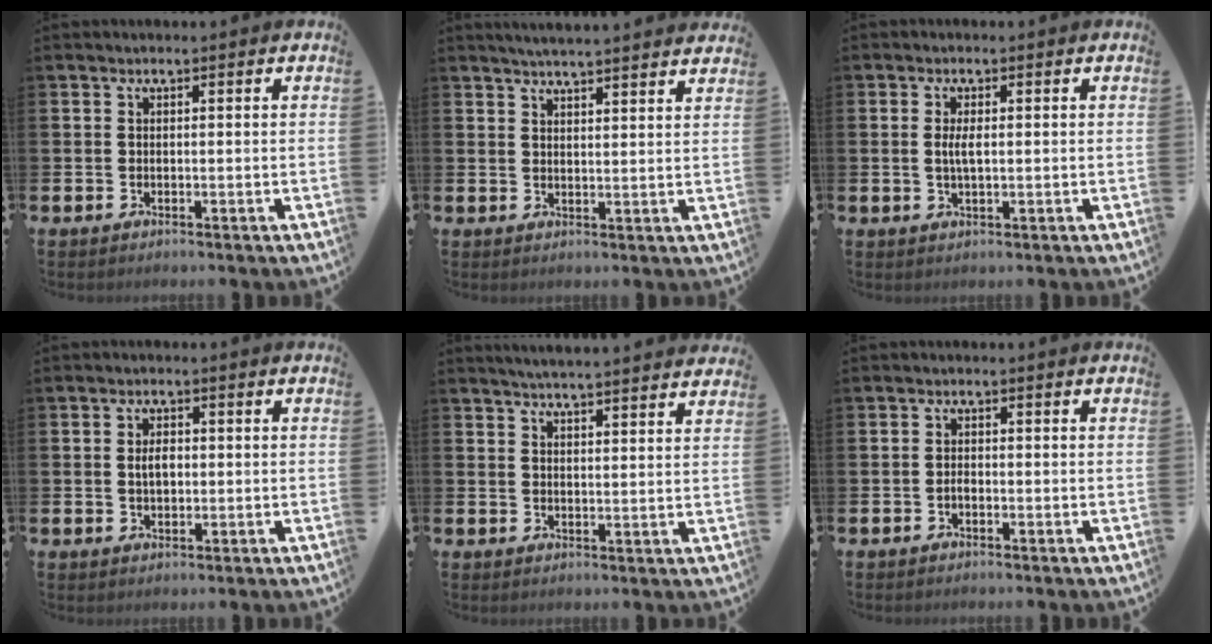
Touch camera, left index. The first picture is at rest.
{"total": 3.9, "force": [3.9, -0.5, 0.5], "torque": [-0.013, -0.021, 0.068]}
{"total": 2.4, "force": [0.2, 0.8, 2.2], "torque": [-0.038, 0.002, 0.001]}
{"total": 2.6, "force": [0.3, 1.6, 2.0], "torque": [-0.021, -0.001, 0.000]}
{"total": 4.3, "force": [4.3, -0.5, 0.4], "torque": [-0.013, -0.027, 0.075]}
{"total": 0.9, "force": [-0.5, 0.5, 0.6], "torque": [-0.008, -0.004, -0.011]}